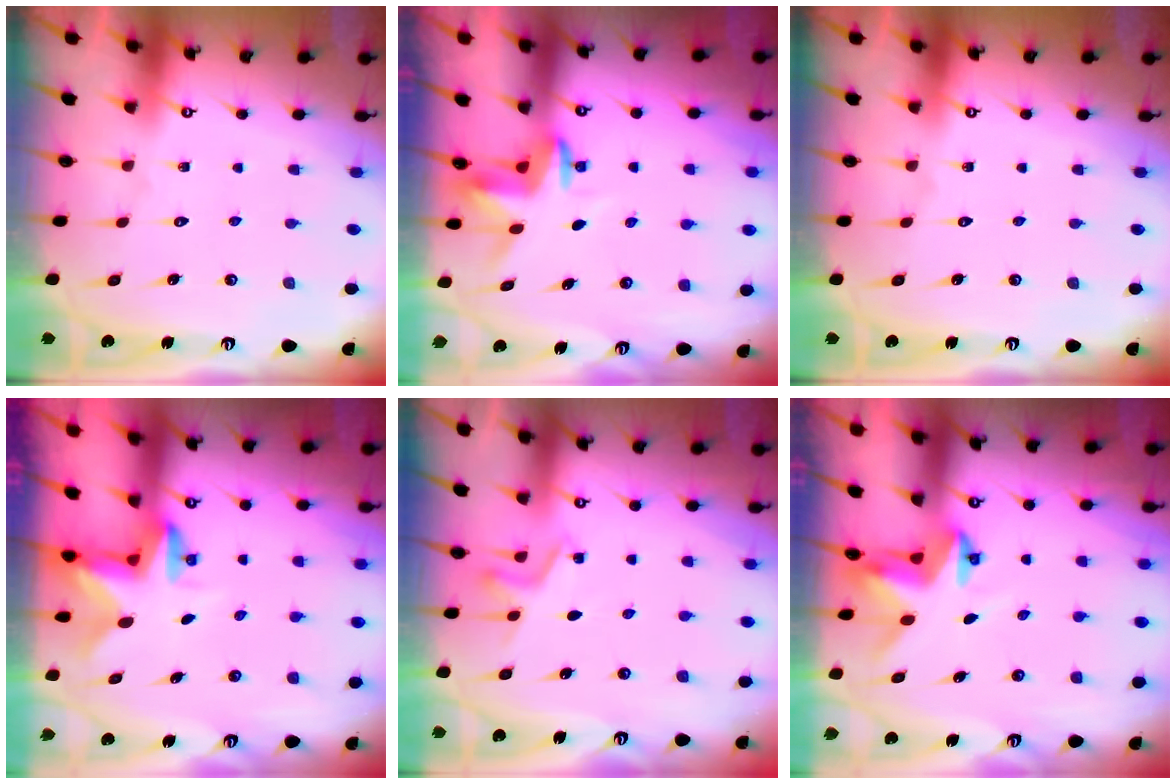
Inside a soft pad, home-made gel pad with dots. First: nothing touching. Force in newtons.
{"total": 3.5, "press": 3.5, "slide": 0.2}
{"total": 0.0}
{"total": 2.5, "press": 2.5, "slide": 0.4}
{"total": 3.2, "press": 3.0, "slide": 1.3}
{"total": 3.4, "press": 3.3, "slide": 0.3}